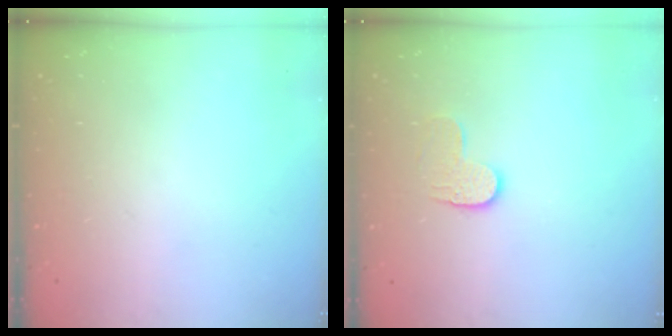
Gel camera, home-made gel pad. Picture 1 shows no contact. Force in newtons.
{"total": 5.7, "press": 5.7, "slide": 0.5}